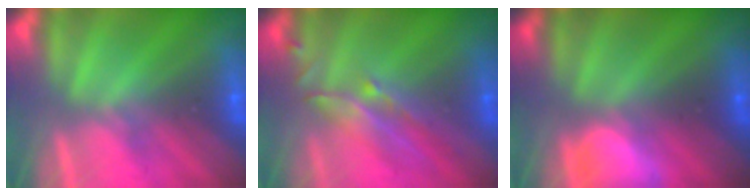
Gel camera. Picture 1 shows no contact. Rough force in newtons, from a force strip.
{"total": 2.8}
{"total": 2.7}